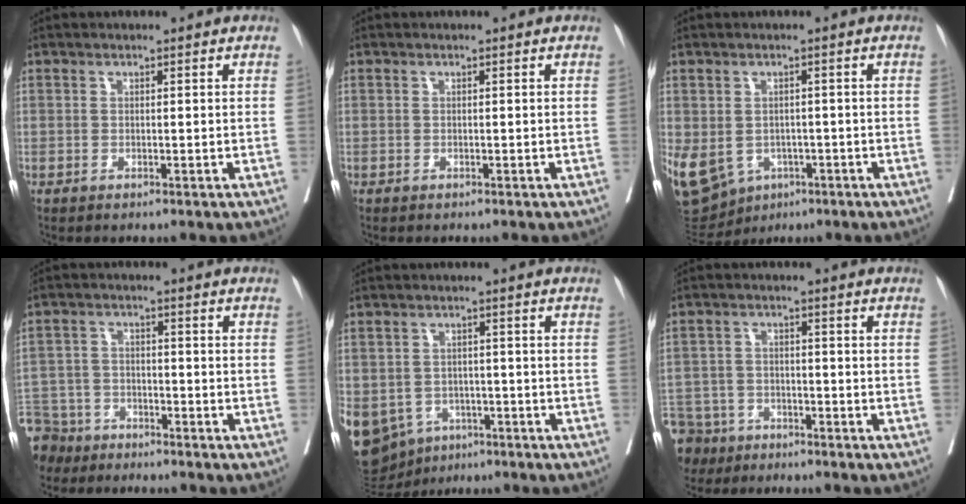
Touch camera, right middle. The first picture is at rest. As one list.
[{"total": 0.0}, {"total": 19.2, "force": [-7.2, 15.7, 8.5], "torque": [-0.257, -0.008, -0.090]}, {"total": 10.4, "force": [-8.5, 5.8, 1.7], "torque": [-0.059, -0.001, -0.154]}, {"total": 20.7, "force": [-8.9, 16.7, 8.5], "torque": [-0.276, -0.005, -0.118]}, {"total": 10.8, "force": [-7.9, 7.0, 2.4], "torque": [-0.080, -0.005, -0.135]}]